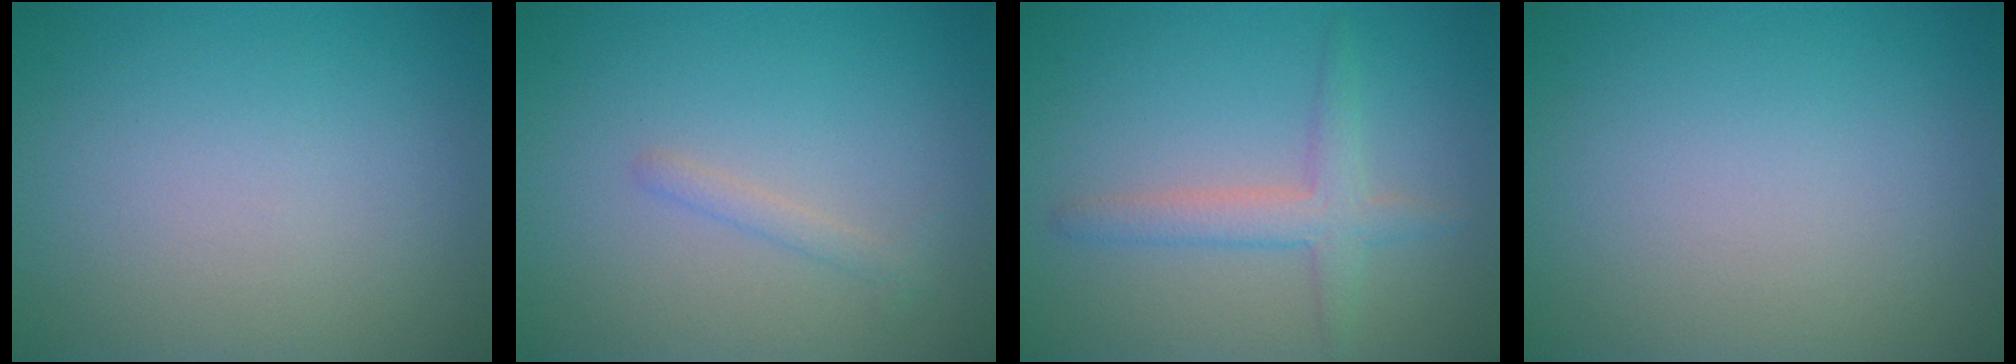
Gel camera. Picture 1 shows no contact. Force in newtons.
{"total": 1.1, "press": 1.1, "slide": 0.0}
{"total": 2.9, "press": 2.9, "slide": 0.2}
{"total": 0.0}